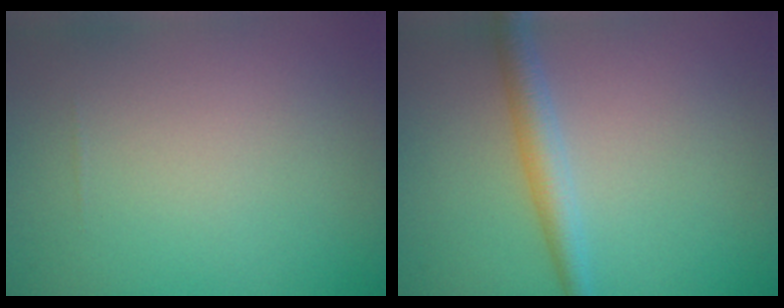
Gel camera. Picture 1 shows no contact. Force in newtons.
{"total": 2.7, "press": 2.7, "slide": 0.0}